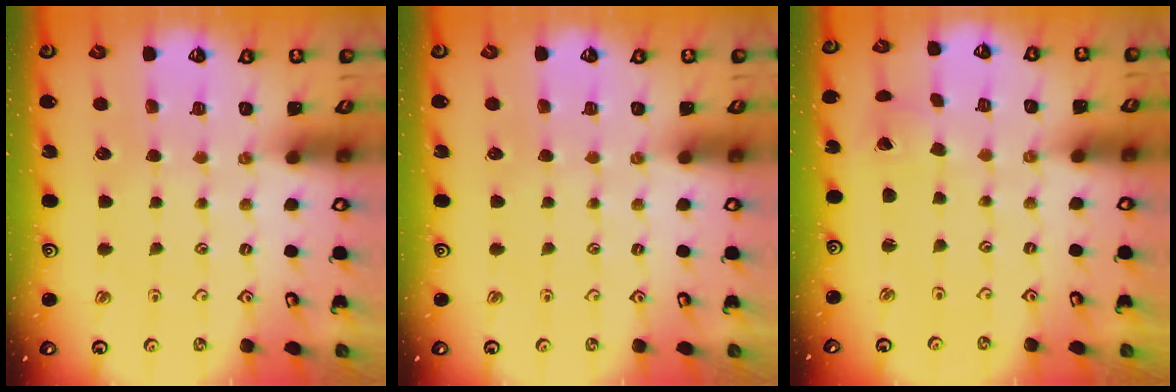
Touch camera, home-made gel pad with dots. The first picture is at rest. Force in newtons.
{"total": 0.0}
{"total": 1.8, "press": 1.8, "slide": 0.2}